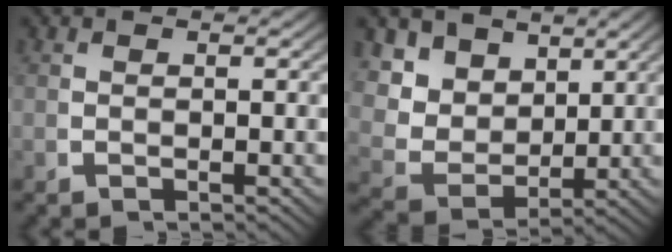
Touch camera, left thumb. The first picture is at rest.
{"total": 9.4, "force": [1.7, 7.5, 5.4], "torque": [-0.137, -0.034, 0.040]}